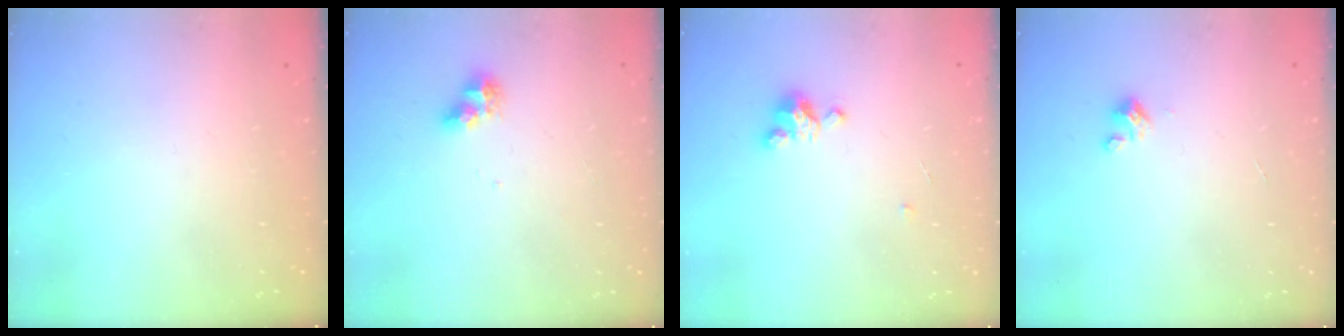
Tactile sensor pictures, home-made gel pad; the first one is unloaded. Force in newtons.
{"total": 7.8, "press": 7.7, "slide": 0.9}
{"total": 3.8, "press": 3.8, "slide": 0.4}
{"total": 2.0, "press": 2.0, "slide": 0.2}